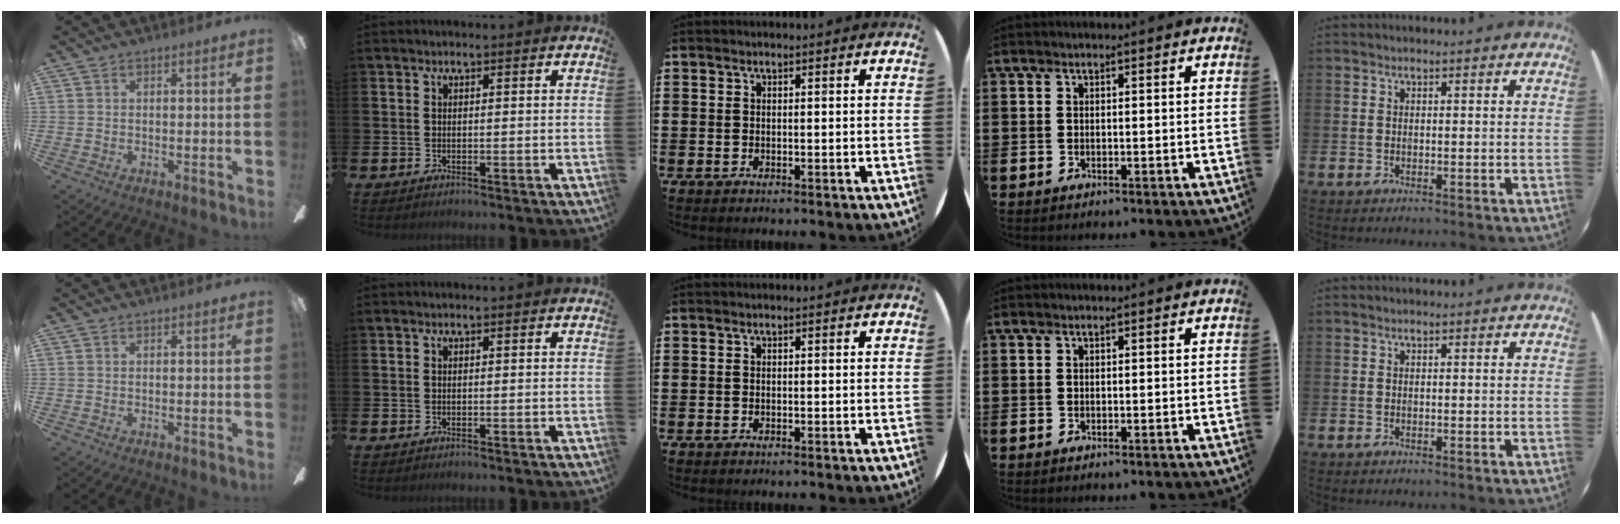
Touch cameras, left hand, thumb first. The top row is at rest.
{}